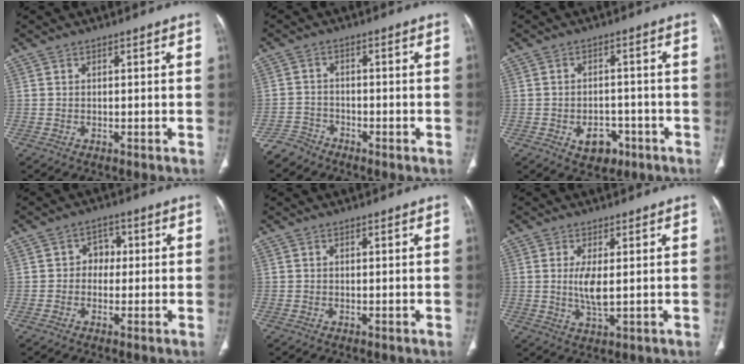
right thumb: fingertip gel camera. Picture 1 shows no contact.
{"total": 3.3, "force": [-3.0, 1.4, -0.4], "torque": [0.012, 0.006, -0.065]}
{"total": 6.1, "force": [-2.7, 4.3, 3.4], "torque": [-0.028, 0.020, -0.032]}
{"total": 3.9, "force": [0.1, 3.3, 2.0], "torque": [0.001, 0.012, -0.008]}
{"total": 0.0}
{"total": 5.0, "force": [0.5, 1.5, 4.7], "torque": [-0.105, -0.016, 0.015]}